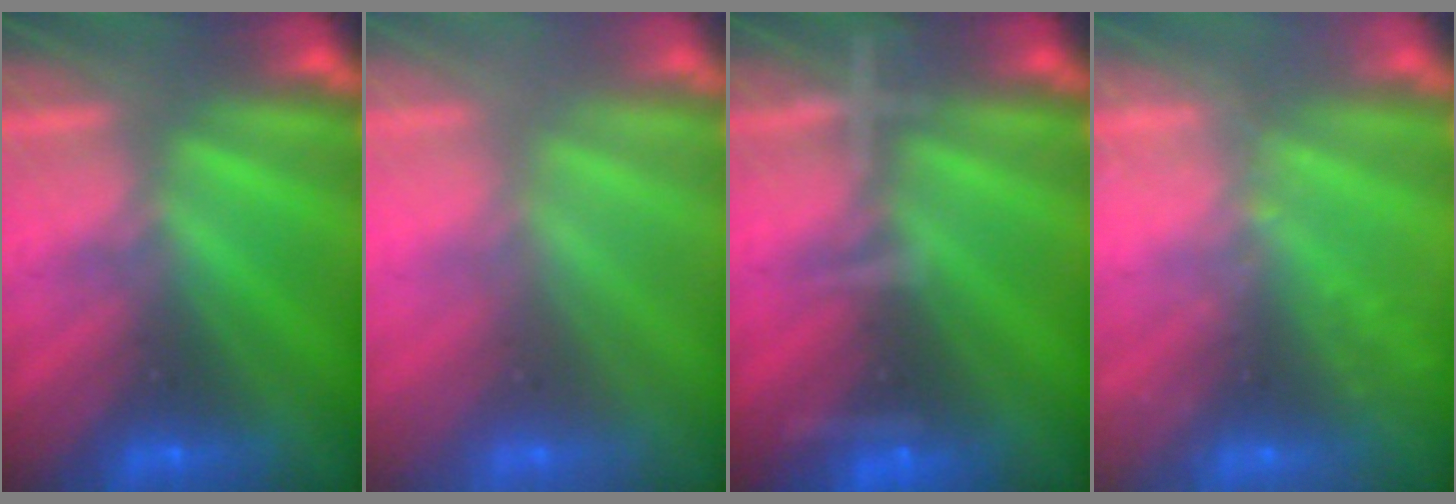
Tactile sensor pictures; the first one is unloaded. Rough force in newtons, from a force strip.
{"total": 2.4}
{"total": 7.9}
{"total": 2.3}